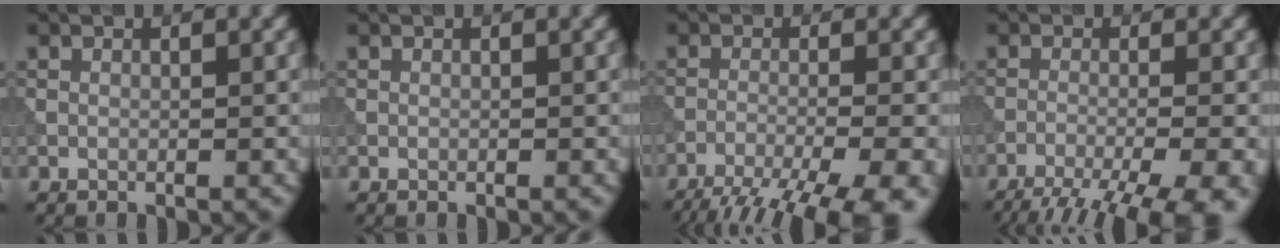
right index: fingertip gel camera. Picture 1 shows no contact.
{"total": 0.0}
{"total": 12.1, "force": [-9.2, 2.9, 7.3], "torque": [-0.111, -0.034, -0.121]}
{"total": 11.0, "force": [-7.8, 3.1, 7.2], "torque": [-0.093, -0.028, -0.094]}